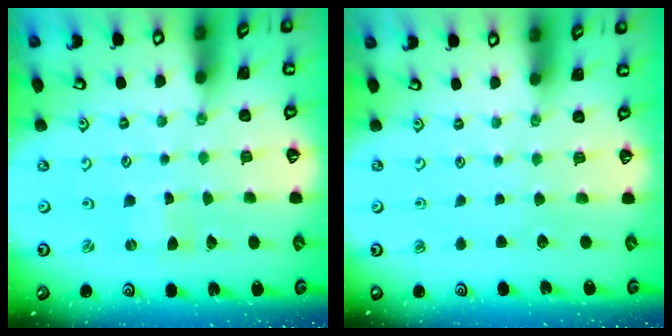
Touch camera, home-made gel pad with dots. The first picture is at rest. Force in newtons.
{"total": 0.0}